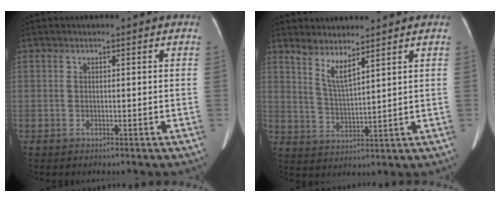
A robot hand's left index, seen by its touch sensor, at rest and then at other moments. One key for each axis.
{"total": 3.9, "fx": 3.0, "fy": 0.2, "fz": 2.5, "tx": -0.053, "ty": -0.013, "tz": 0.066}